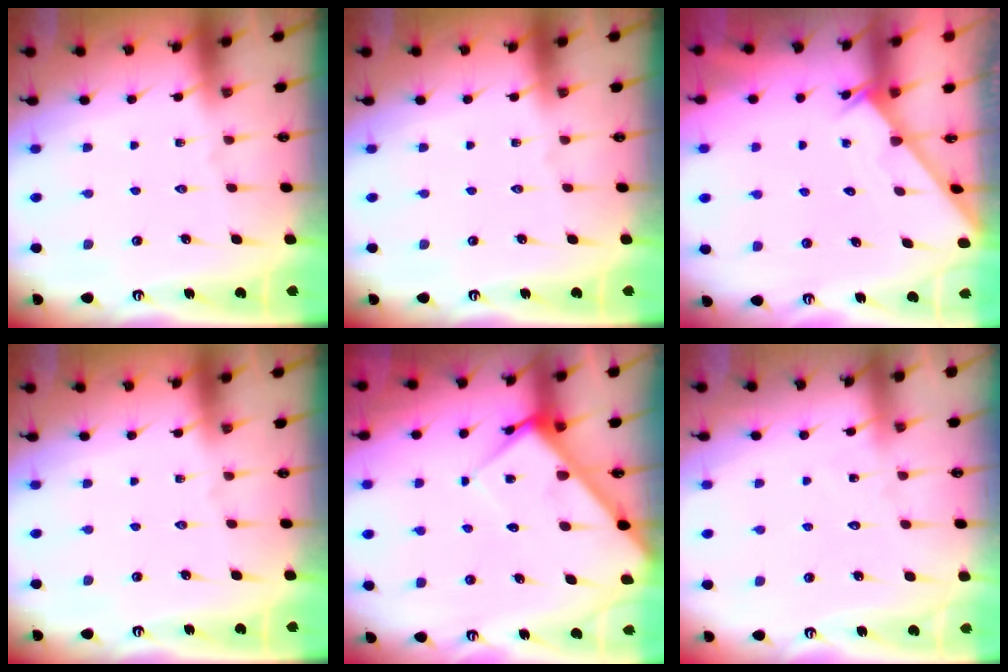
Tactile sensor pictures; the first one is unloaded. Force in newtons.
{"total": 0.0}
{"total": 2.9, "press": 2.9, "slide": 0.3}
{"total": 0.0}
{"total": 6.4, "press": 6.4, "slide": 0.6}
{"total": 6.3, "press": 6.3, "slide": 0.5}